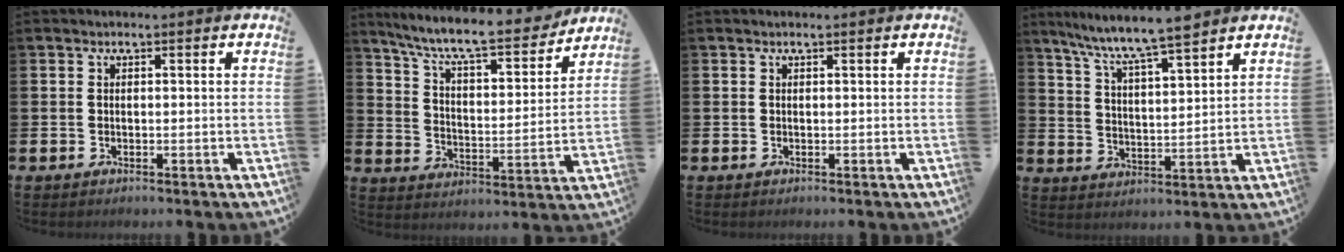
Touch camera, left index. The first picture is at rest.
{"total": 9.5, "force": [8.6, 1.4, 3.7], "torque": [-0.100, -0.062, 0.144]}
{"total": 0.0}
{"total": 7.9, "force": [7.3, 0.0, 2.8], "torque": [-0.082, -0.043, 0.128]}